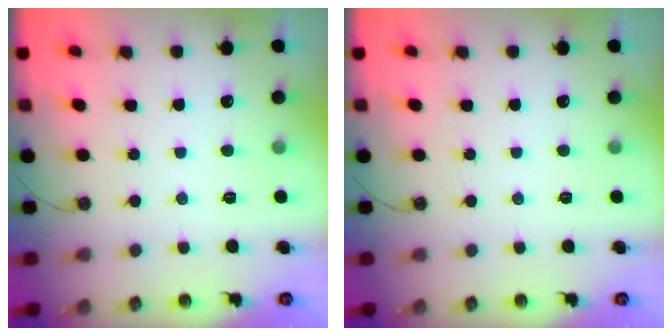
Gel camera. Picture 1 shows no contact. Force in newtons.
{"total": 0.0}